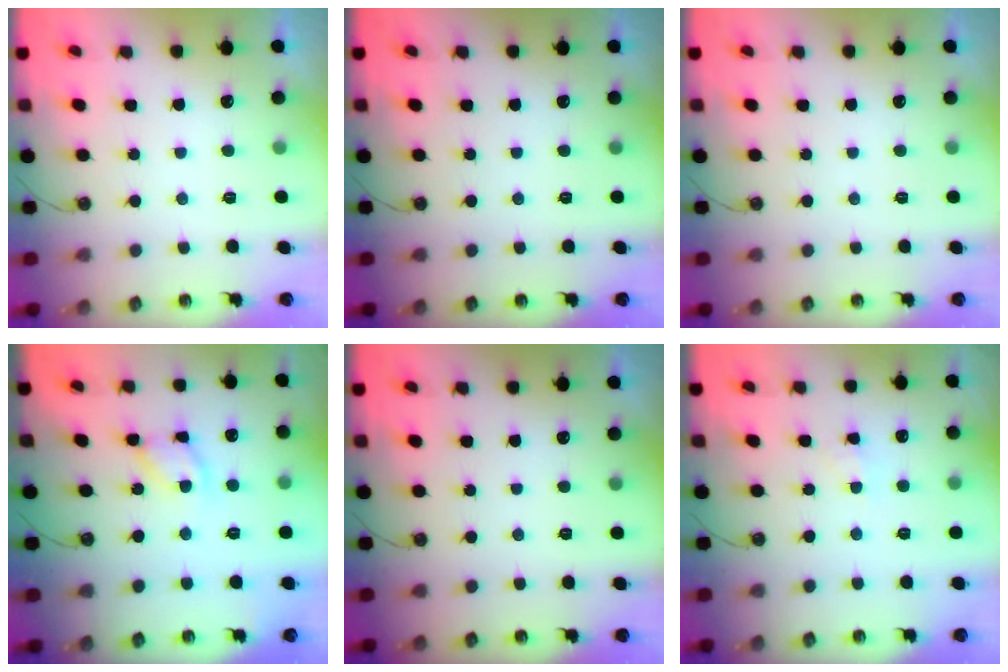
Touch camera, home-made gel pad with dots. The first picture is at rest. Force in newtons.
{"total": 0.0}
{"total": 0.0}
{"total": 11.0, "press": 11.0, "slide": 0.7}
{"total": 0.0}
{"total": 2.0, "press": 2.0, "slide": 0.3}